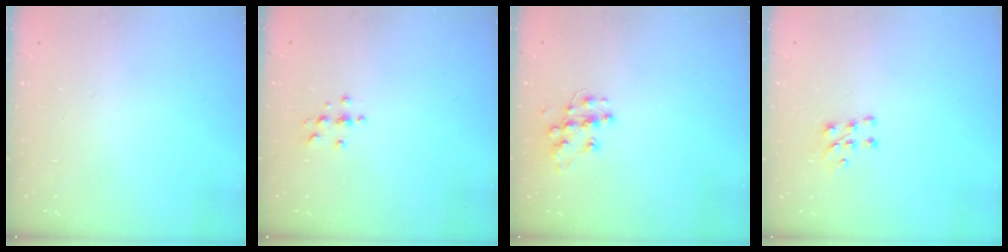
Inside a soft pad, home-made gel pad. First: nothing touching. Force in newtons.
{"total": 3.2, "press": 3.2, "slide": 0.5}
{"total": 11.3, "press": 11.2, "slide": 0.7}
{"total": 6.5, "press": 6.4, "slide": 0.7}